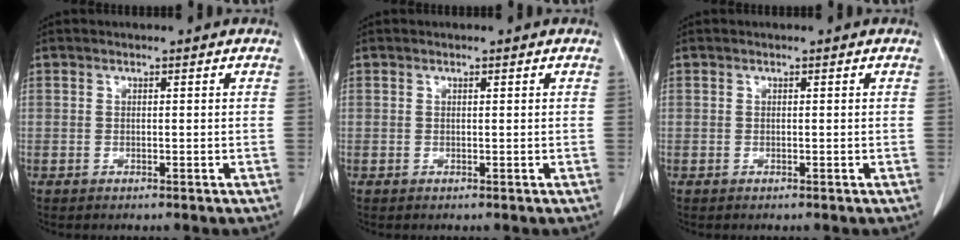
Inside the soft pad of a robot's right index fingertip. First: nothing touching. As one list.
[{"total": 0.0}, {"total": 0.0}]